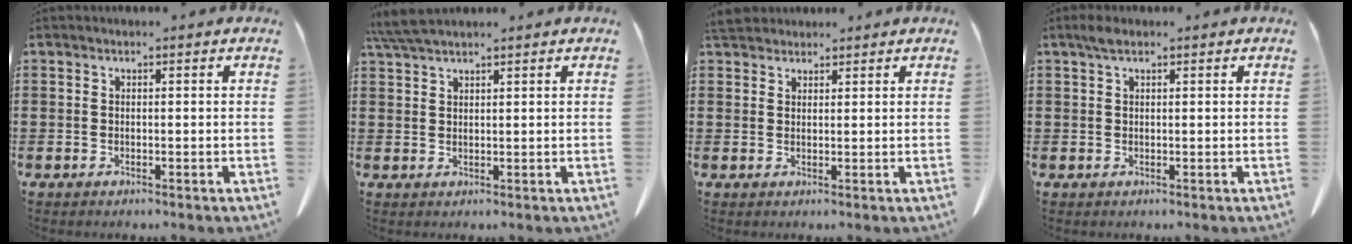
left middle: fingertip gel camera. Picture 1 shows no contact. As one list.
[{"total": 4.0, "force": [3.3, 0.4, 2.1], "torque": [-0.051, -0.003, 0.064]}, {"total": 3.2, "force": [2.9, 1.0, 0.9], "torque": [-0.026, -0.002, 0.056]}, {"total": 1.6, "force": [0.9, 0.8, 1.0], "torque": [-0.024, 0.004, 0.016]}]